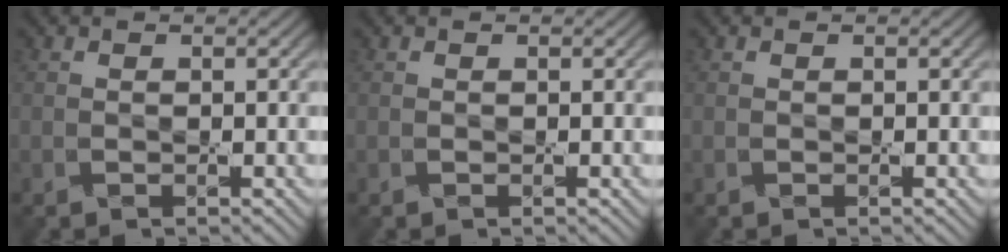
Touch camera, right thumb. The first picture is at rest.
{"total": 0.0}
{"total": 0.0}